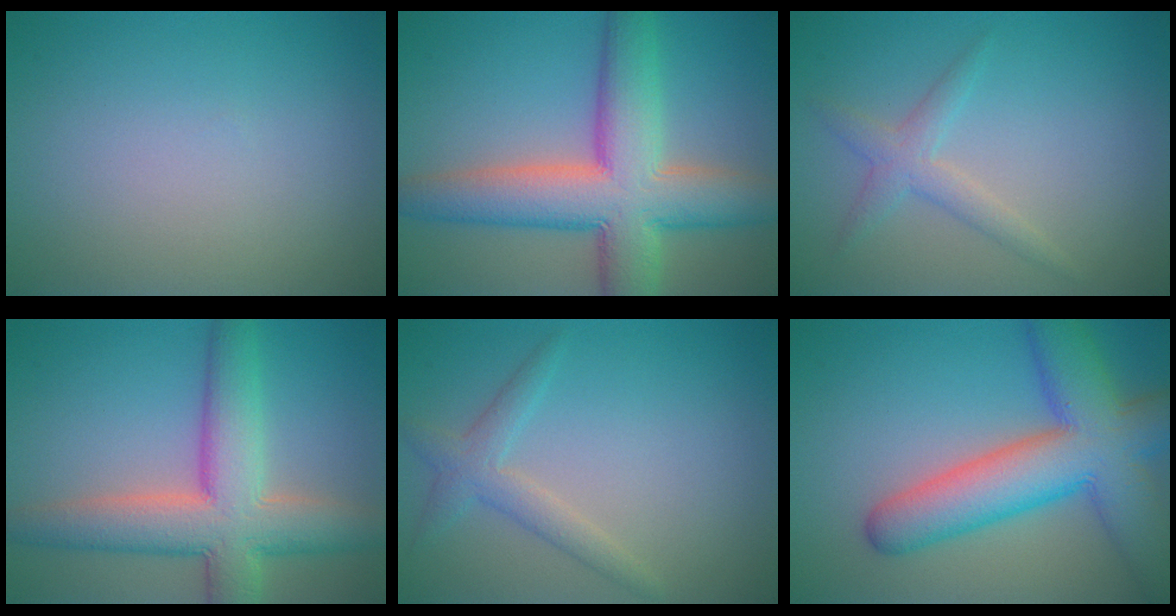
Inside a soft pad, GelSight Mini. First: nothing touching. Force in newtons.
{"total": 10.4, "press": 10.4, "slide": 0.5}
{"total": 2.2, "press": 2.2, "slide": 0.1}
{"total": 8.6, "press": 8.6, "slide": 0.5}
{"total": 2.4, "press": 2.4, "slide": 0.2}
{"total": 10.3, "press": 10.3, "slide": 0.2}